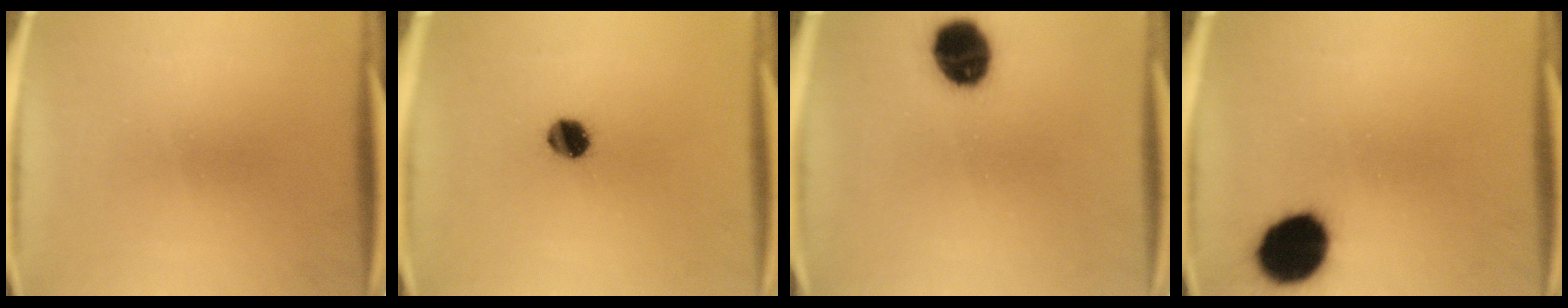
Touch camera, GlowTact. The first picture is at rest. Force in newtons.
{"total": 5.9}
{"total": 11.6}
{"total": 14.1}